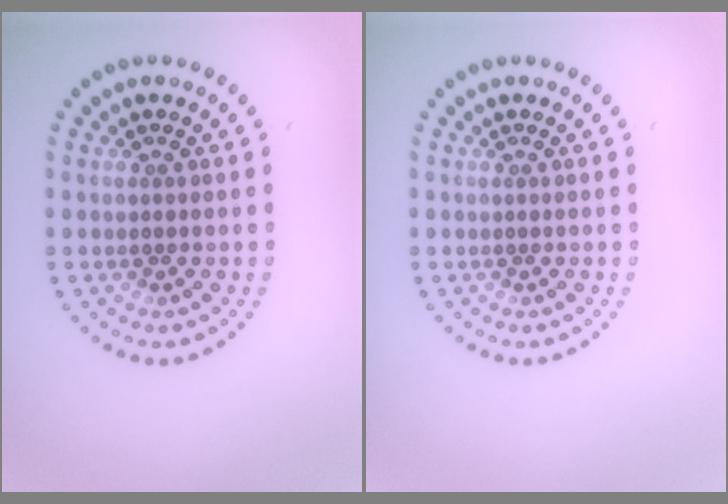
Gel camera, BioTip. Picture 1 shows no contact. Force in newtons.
{"total": 0.0}